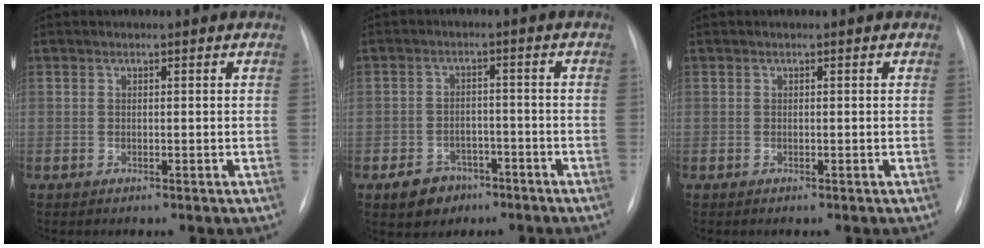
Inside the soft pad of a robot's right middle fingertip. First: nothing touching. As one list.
[{"total": 5.5, "force": [-3.4, 3.9, 1.8], "torque": [-0.030, 0.009, -0.046]}, {"total": 0.0}]